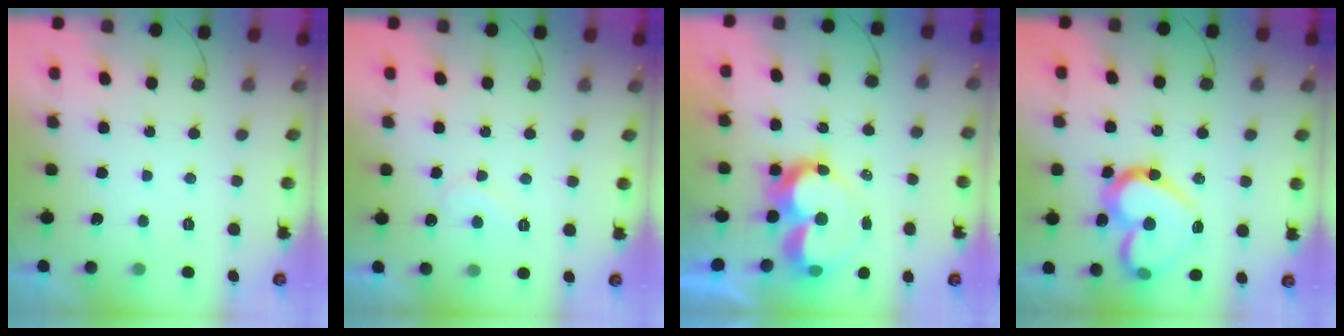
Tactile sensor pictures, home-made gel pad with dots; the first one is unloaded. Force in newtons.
{"total": 4.9, "press": 4.9, "slide": 0.4}
{"total": 11.7, "press": 11.7, "slide": 0.8}
{"total": 17.2, "press": 17.1, "slide": 1.4}